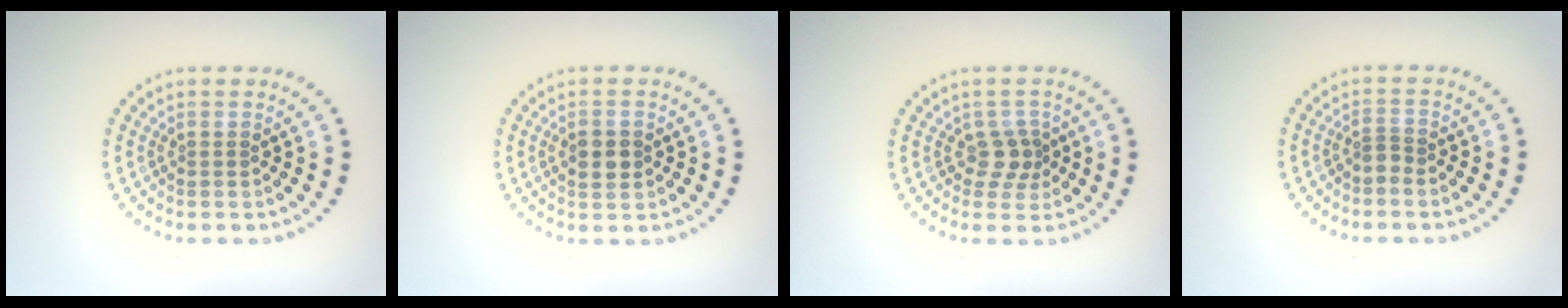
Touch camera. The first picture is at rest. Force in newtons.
{"total": 2.7, "press": 2.7, "slide": 0.0}
{"total": 2.0, "press": 1.5, "slide": 1.3}
{"total": 0.9, "press": 0.6, "slide": 0.6}